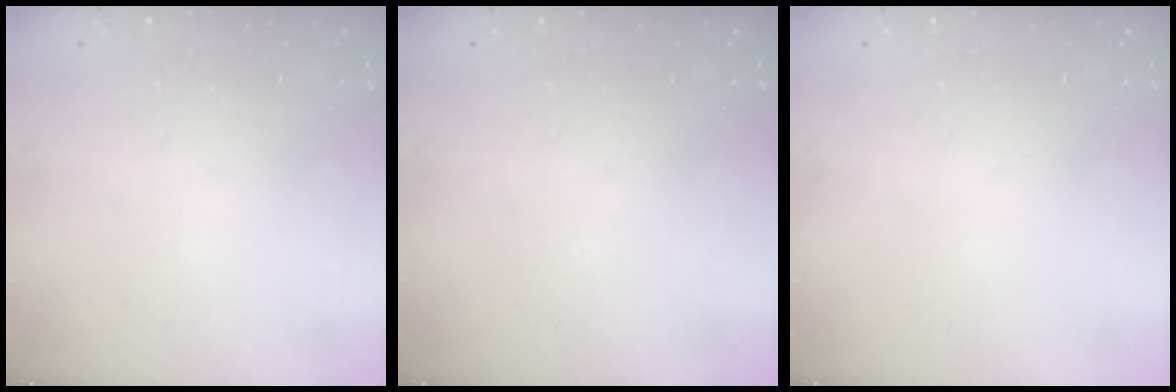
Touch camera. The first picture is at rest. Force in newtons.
{"total": 0.0}
{"total": 0.0}